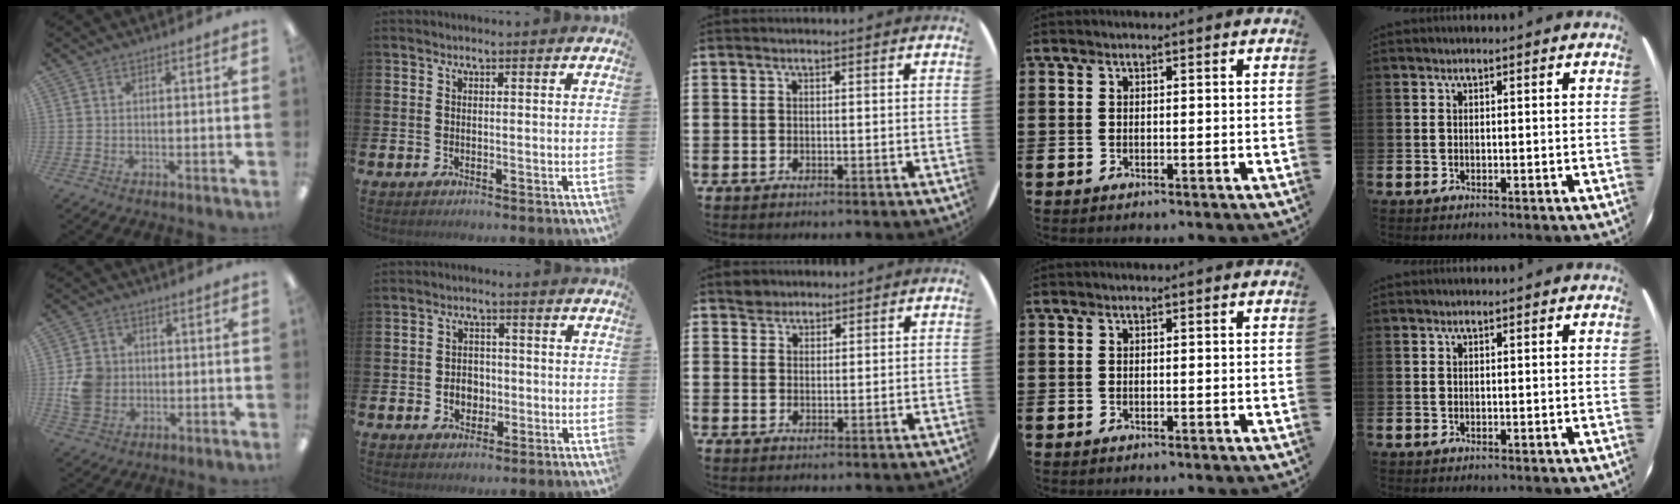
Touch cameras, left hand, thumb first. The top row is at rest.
{"thumb": {"total": 7.6, "force": [-0.3, 6.9, 3.3], "torque": [-0.058, 0.011, -0.004]}, "index": {"total": 3.2, "force": [-0.7, 2.7, 1.5], "torque": [-0.018, 0.000, -0.022]}, "middle": {"total": 2.1, "force": [1.9, 0.9, -0.2], "torque": [0.009, 0.000, 0.037]}}